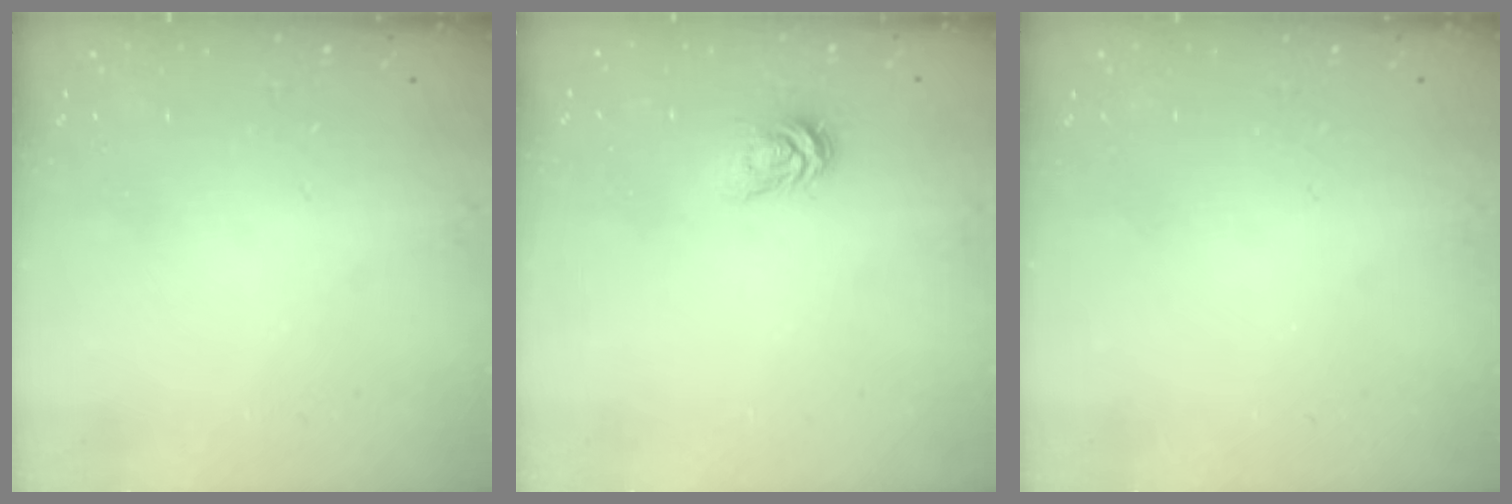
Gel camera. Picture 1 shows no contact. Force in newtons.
{"total": 3.9, "press": 3.9, "slide": 0.5}
{"total": 0.0}